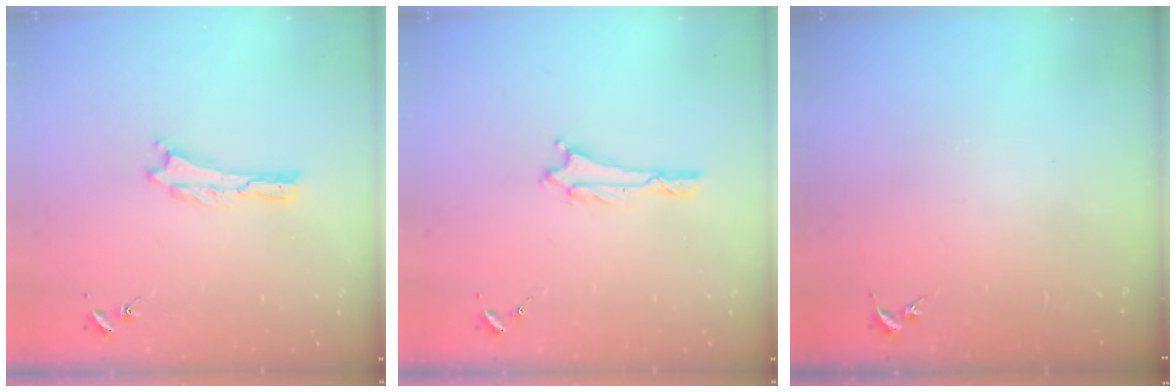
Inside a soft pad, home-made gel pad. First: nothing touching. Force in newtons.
{"total": 0.0}
{"total": 0.0}